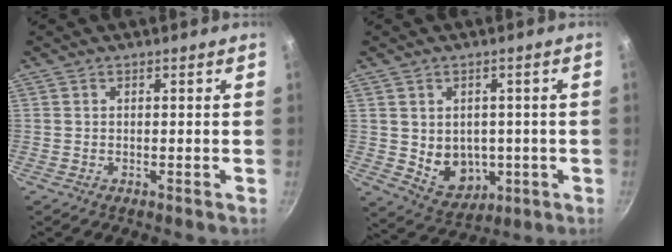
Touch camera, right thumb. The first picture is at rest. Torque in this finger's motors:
{"motor_torque": [-0.39, 0.52, -0.43, 0.08, 0.02]}